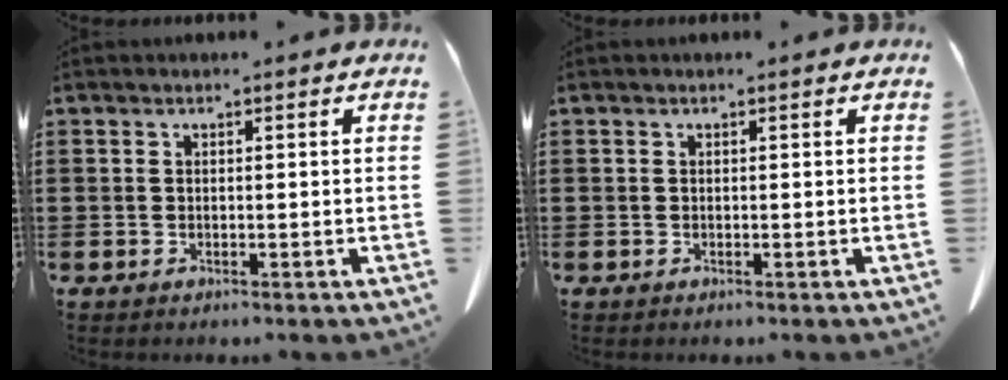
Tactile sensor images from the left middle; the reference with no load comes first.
{"total": 0.0}